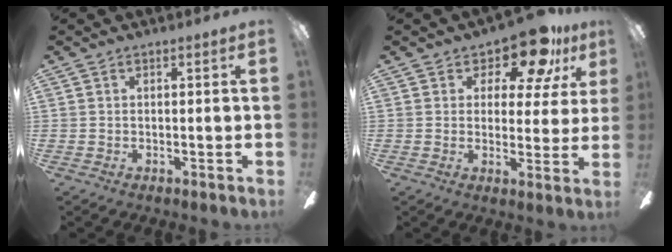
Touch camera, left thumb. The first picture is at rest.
{"total": 11.4, "force": [8.2, 5.0, 6.0], "torque": [-0.089, -0.049, 0.147]}